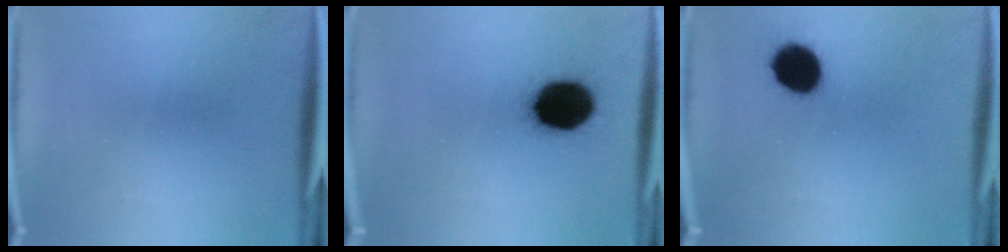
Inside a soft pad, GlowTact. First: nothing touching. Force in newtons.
{"total": 15.6}
{"total": 11.4}